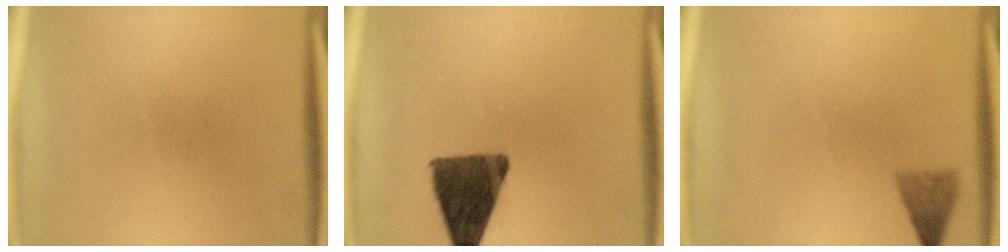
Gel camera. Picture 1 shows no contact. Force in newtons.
{"total": 12.4}
{"total": 2.5}